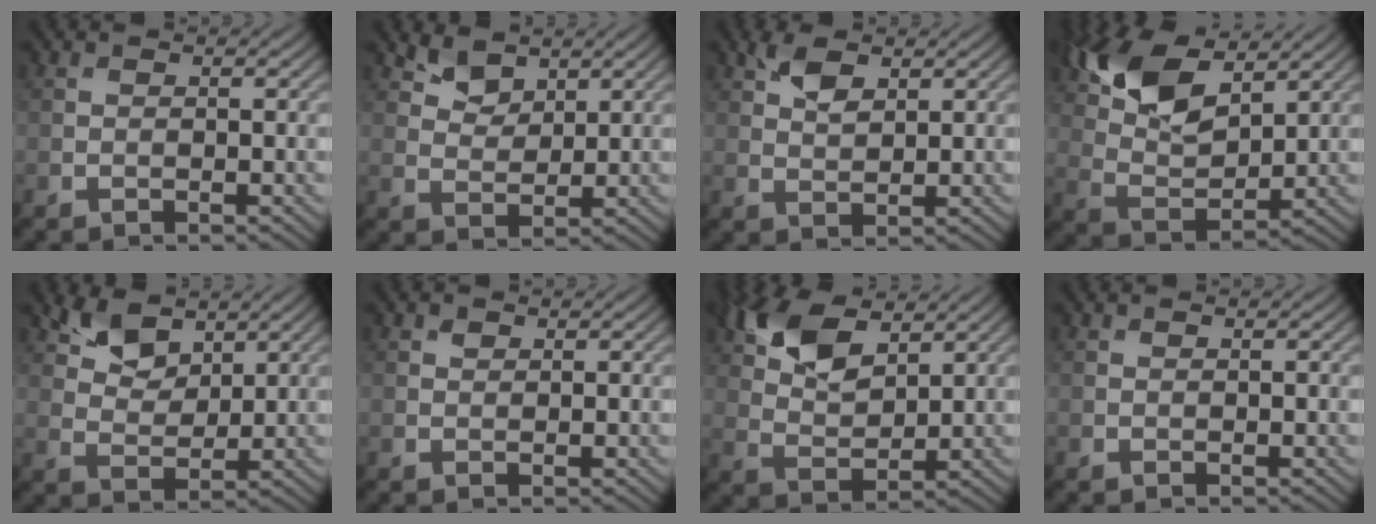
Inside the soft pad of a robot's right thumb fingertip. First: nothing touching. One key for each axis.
{"total": 3.5, "fx": 2.6, "fy": 1.9, "fz": 1.4, "tx": -0.035, "ty": -0.005, "tz": 0.053}
{"total": 3.4, "fx": 2.0, "fy": 1.7, "fz": 2.3, "tx": -0.052, "ty": 0.000, "tz": 0.039}
{"total": 12.3, "fx": 6.9, "fy": 5.5, "fz": 8.6, "tx": -0.193, "ty": 0.017, "tz": 0.136}
{"total": 5.5, "fx": 3.7, "fy": 3.0, "fz": 2.7, "tx": -0.061, "ty": -0.005, "tz": 0.071}
{"total": 0.7, "fx": 0.5, "fy": 0.4, "fz": 0.2, "tx": -0.004, "ty": -0.003, "tz": 0.010}
{"total": 9.6, "fx": 5.3, "fy": 4.6, "fz": 6.5, "tx": -0.151, "ty": 0.012, "tz": 0.105}
{"total": 0.0}